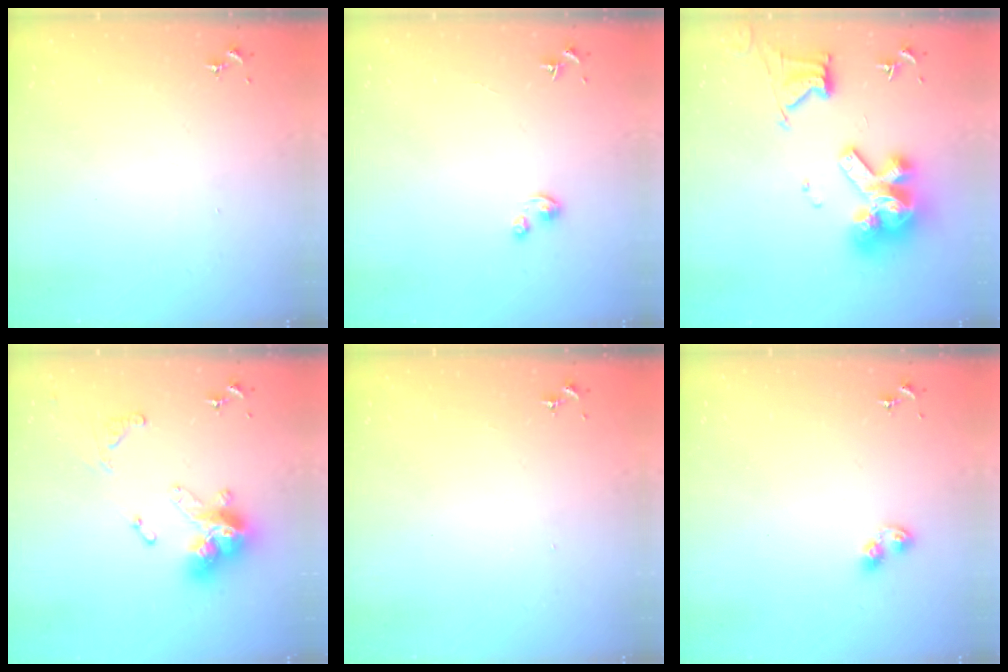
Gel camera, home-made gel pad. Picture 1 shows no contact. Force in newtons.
{"total": 2.5, "press": 2.5, "slide": 0.2}
{"total": 19.7, "press": 19.5, "slide": 2.3}
{"total": 18.3, "press": 18.2, "slide": 1.7}
{"total": 0.0}
{"total": 4.7, "press": 4.6, "slide": 0.4}